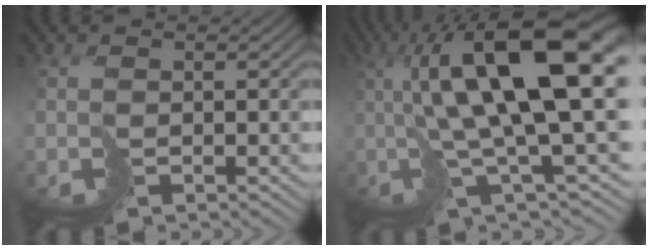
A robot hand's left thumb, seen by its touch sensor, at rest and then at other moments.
{"total": 16.2, "force": [2.3, 4.6, 15.3], "torque": [-0.266, 0.006, 0.050]}